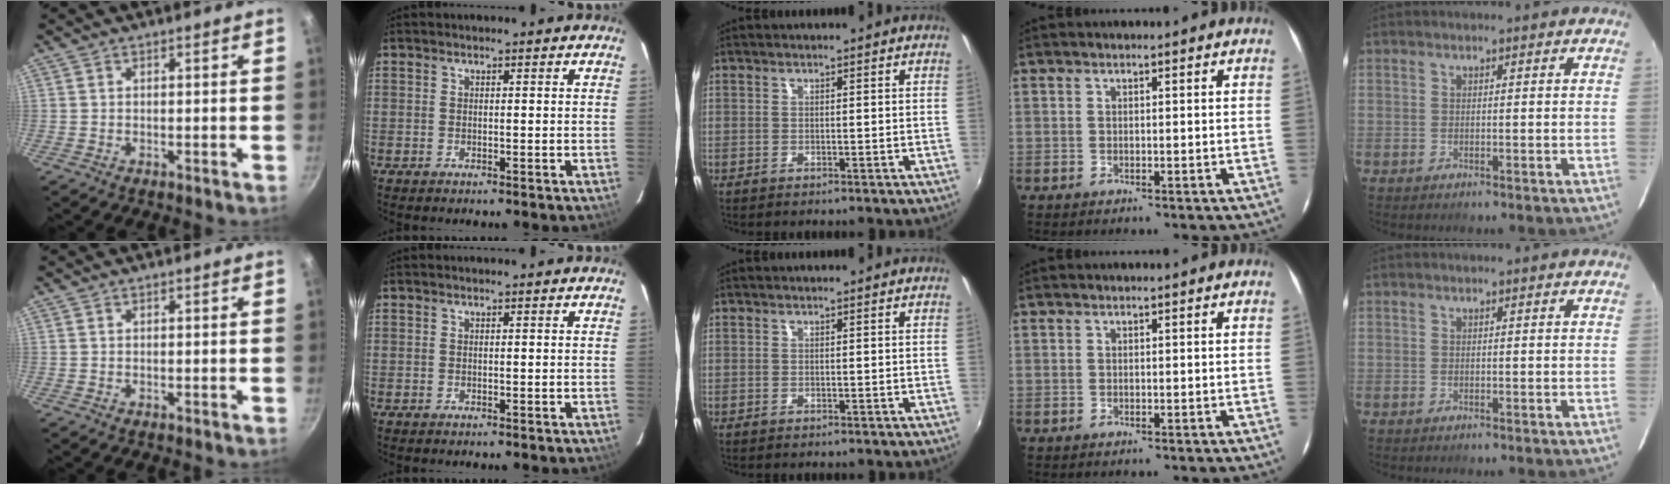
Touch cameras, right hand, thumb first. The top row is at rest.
{}